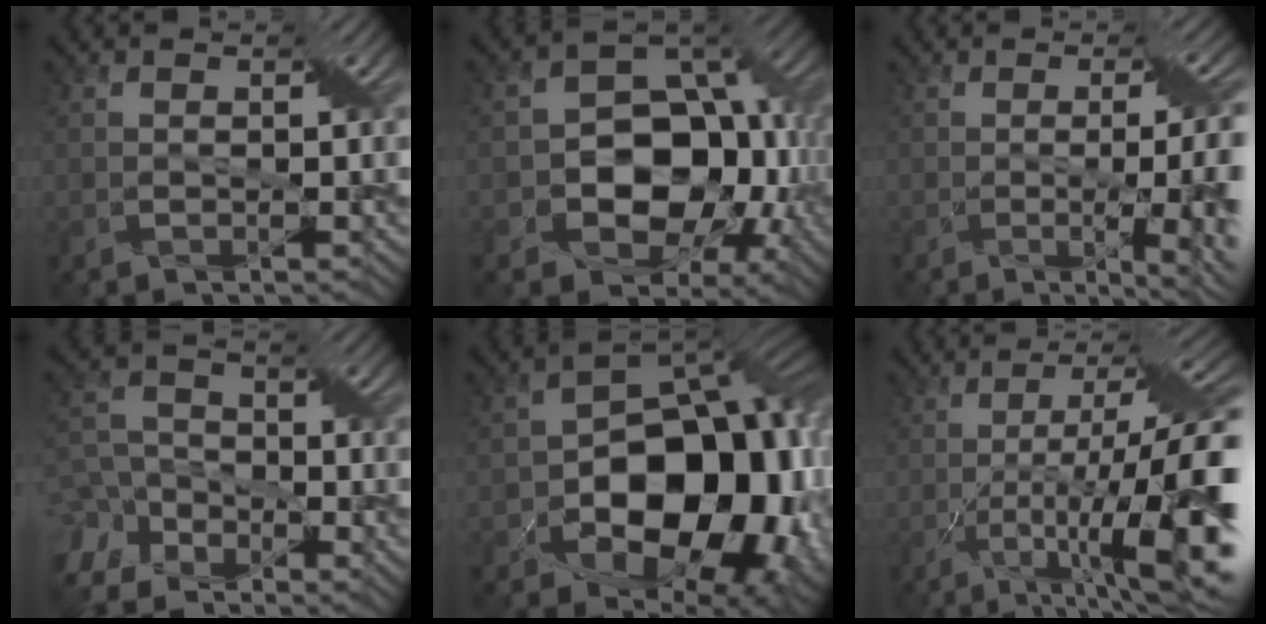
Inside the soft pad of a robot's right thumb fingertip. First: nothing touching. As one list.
[{"total": 13.5, "force": [-2.3, 9.9, 8.9], "torque": [-0.126, -0.009, -0.046]}, {"total": 10.5, "force": [-1.2, 3.1, 9.9], "torque": [-0.119, -0.002, -0.016]}, {"total": 9.2, "force": [-6.0, 5.8, 3.9], "torque": [-0.095, -0.014, -0.118]}, {"total": 17.2, "force": [-3.9, 11.7, 12.0], "torque": [-0.151, -0.024, -0.058]}, {"total": 17.5, "force": [-4.7, 5.2, 16.0], "torque": [-0.243, -0.009, -0.067]}]